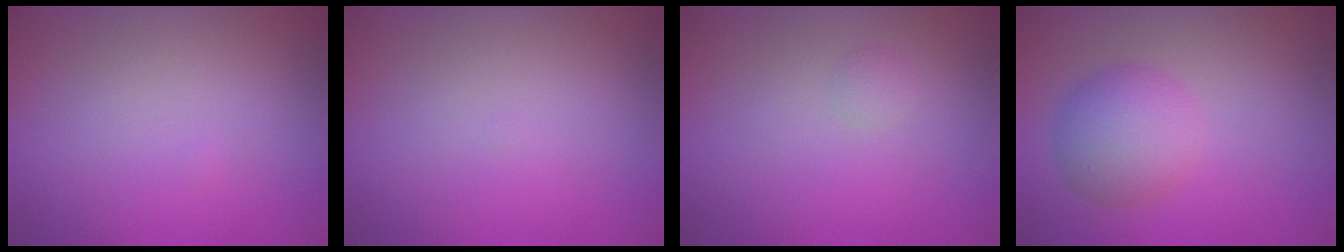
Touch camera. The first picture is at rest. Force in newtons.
{"total": 0.0}
{"total": 0.7, "press": 0.7, "slide": 0.0}
{"total": 4.0, "press": 4.0, "slide": 0.2}